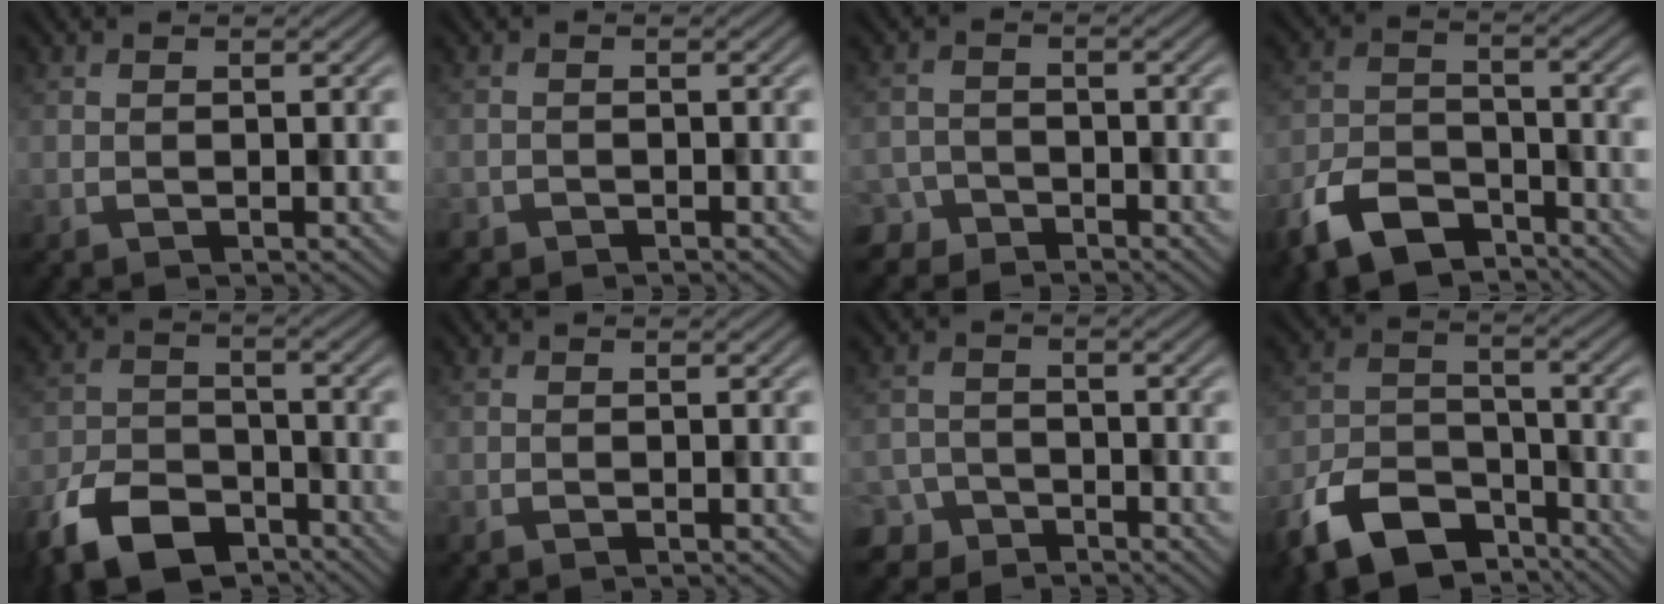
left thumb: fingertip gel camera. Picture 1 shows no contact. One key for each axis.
{"total": 1.0, "fx": -0.7, "fy": 0.4, "fz": -0.6, "tx": 0.015, "ty": -0.001, "tz": -0.013}
{"total": 3.3, "fx": -2.9, "fy": 1.5, "fz": -0.1, "tx": 0.007, "ty": -0.005, "tz": -0.060}
{"total": 8.6, "fx": -6.6, "fy": 4.1, "fz": 3.7, "tx": -0.075, "ty": -0.014, "tz": -0.135}
{"total": 10.4, "fx": -7.7, "fy": 5.2, "fz": 4.7, "tx": -0.100, "ty": -0.018, "tz": -0.147}
{"total": 0.6, "fx": -0.6, "fy": 0.2, "fz": 0.1, "tx": -0.001, "ty": -0.002, "tz": -0.009}
{"total": 4.0, "fx": -3.4, "fy": 2.1, "fz": 0.2, "tx": -0.003, "ty": -0.005, "tz": -0.068}
{"total": 11.2, "fx": -8.1, "fy": 5.6, "fz": 5.3, "tx": -0.111, "ty": -0.016, "tz": -0.152}